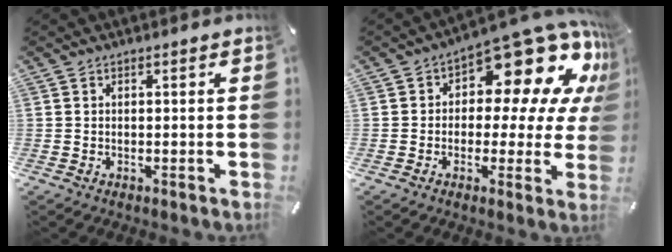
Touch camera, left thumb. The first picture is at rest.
{"total": 16.2, "force": [9.0, 8.2, 10.6], "torque": [-0.144, -0.078, 0.151]}